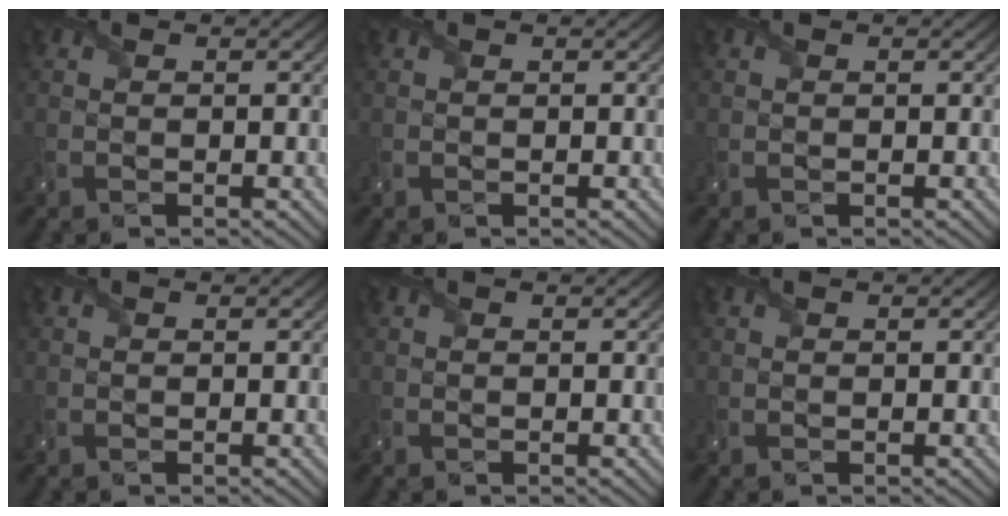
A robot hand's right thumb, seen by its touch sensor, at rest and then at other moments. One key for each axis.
{"total": 0.0}
{"total": 0.0}
{"total": 0.0}
{"total": 0.0}
{"total": 0.0}